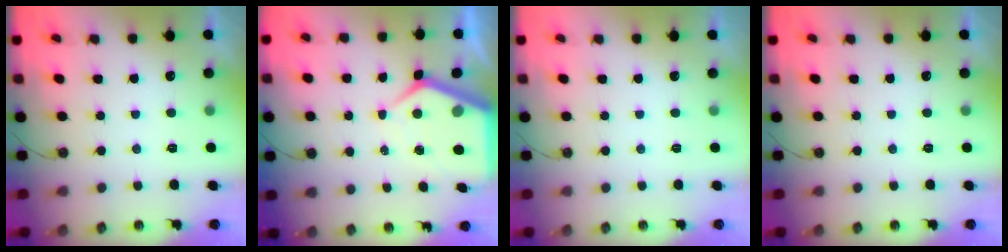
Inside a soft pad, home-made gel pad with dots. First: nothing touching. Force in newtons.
{"total": 8.5, "press": 8.5, "slide": 0.7}
{"total": 0.0}
{"total": 0.0}